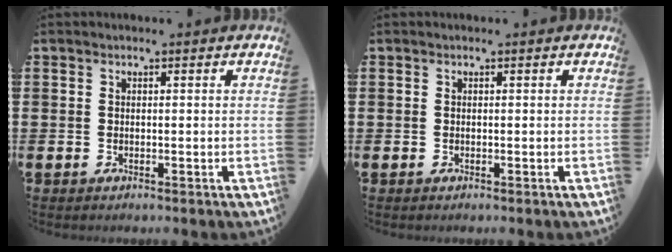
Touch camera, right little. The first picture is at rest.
{"total": 0.0}